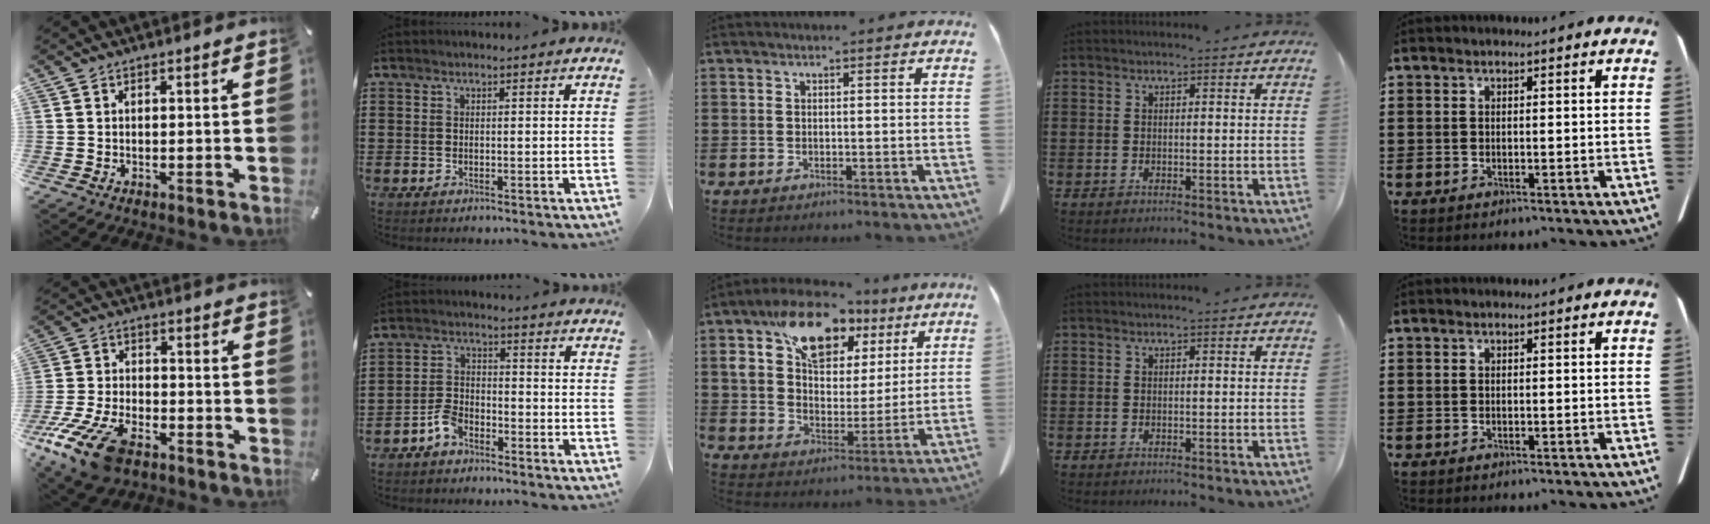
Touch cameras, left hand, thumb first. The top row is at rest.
{"thumb": {"total": 14.5, "force": [-9.2, 6.8, 8.9], "torque": [-0.183, 0.042, -0.164]}, "index": {"total": 3.7, "force": [-3.0, 1.7, 1.5], "torque": [-0.037, 0.008, -0.059]}, "middle": {"total": 13.6, "force": [8.7, 7.8, 7.0], "torque": [-0.153, -0.010, 0.161]}}